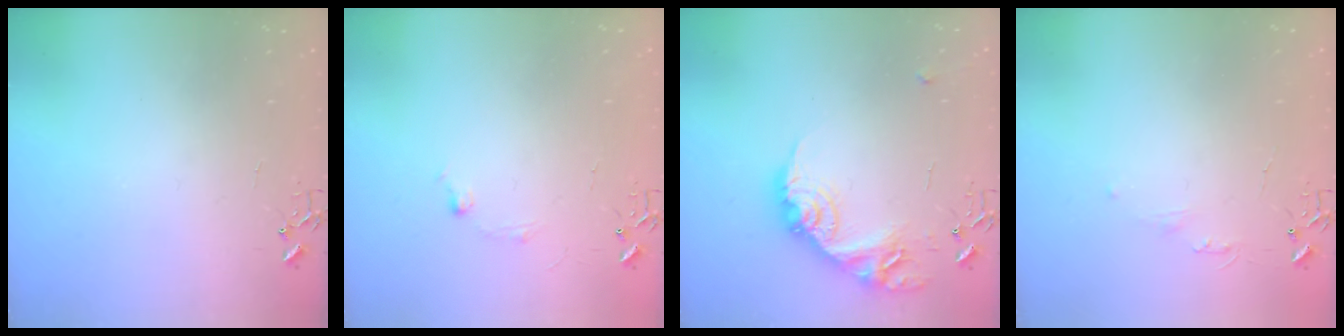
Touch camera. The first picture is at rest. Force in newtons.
{"total": 5.8, "press": 5.7, "slide": 0.7}
{"total": 17.6, "press": 17.6, "slide": 0.8}
{"total": 4.0, "press": 3.9, "slide": 0.6}